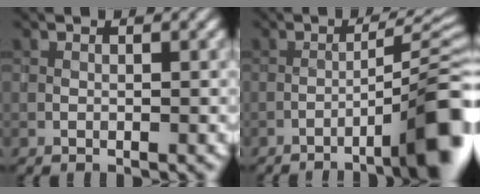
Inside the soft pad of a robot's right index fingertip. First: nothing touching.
{"total": 9.6, "force": [-4.8, 1.4, 8.2], "torque": [-0.107, 0.016, -0.070]}